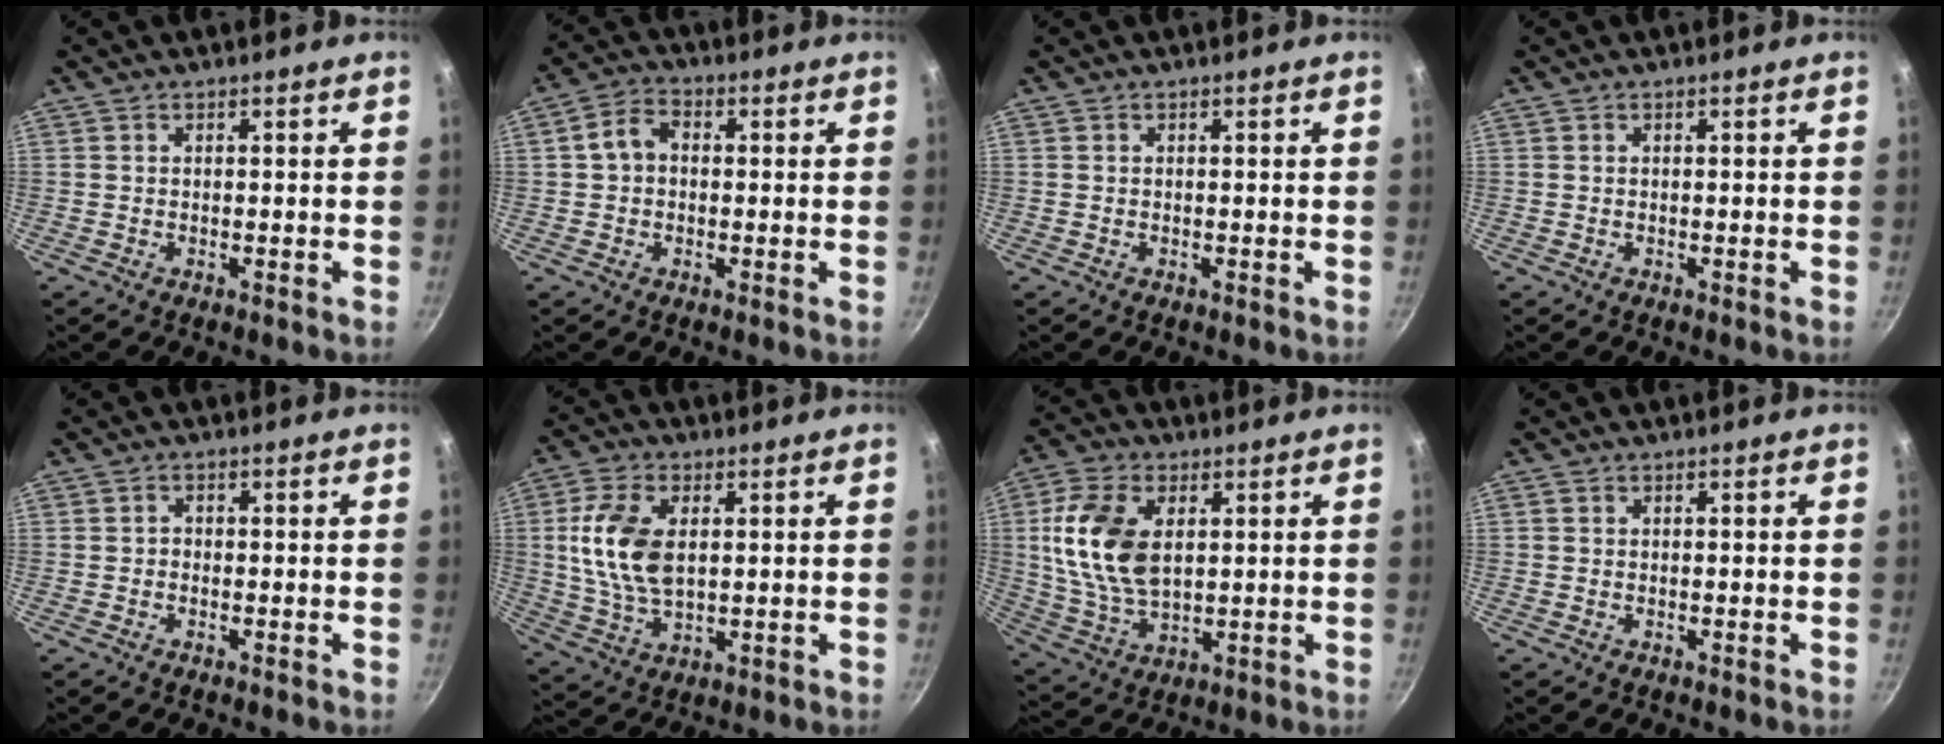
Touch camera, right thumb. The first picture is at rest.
{"total": 5.2, "force": [0.3, 4.0, 3.3], "torque": [-0.047, 0.017, -0.003]}
{"total": 0.0}
{"total": 0.0}
{"total": 0.9, "force": [-0.3, 0.7, 0.4], "torque": [-0.005, 0.004, -0.007]}
{"total": 12.3, "force": [2.0, 7.2, 9.8], "torque": [-0.185, -0.005, 0.040]}
{"total": 14.8, "force": [3.0, 8.9, 11.4], "torque": [-0.211, -0.010, 0.063]}
{"total": 0.0}